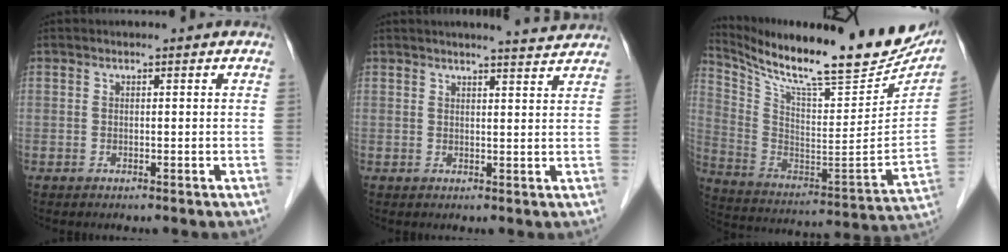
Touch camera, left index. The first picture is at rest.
{"total": 4.5, "force": [4.4, -0.4, 1.2], "torque": [-0.024, 0.000, 0.048]}
{"total": 24.6, "force": [21.6, 3.2, 11.3], "torque": [-0.204, -0.047, 0.329]}